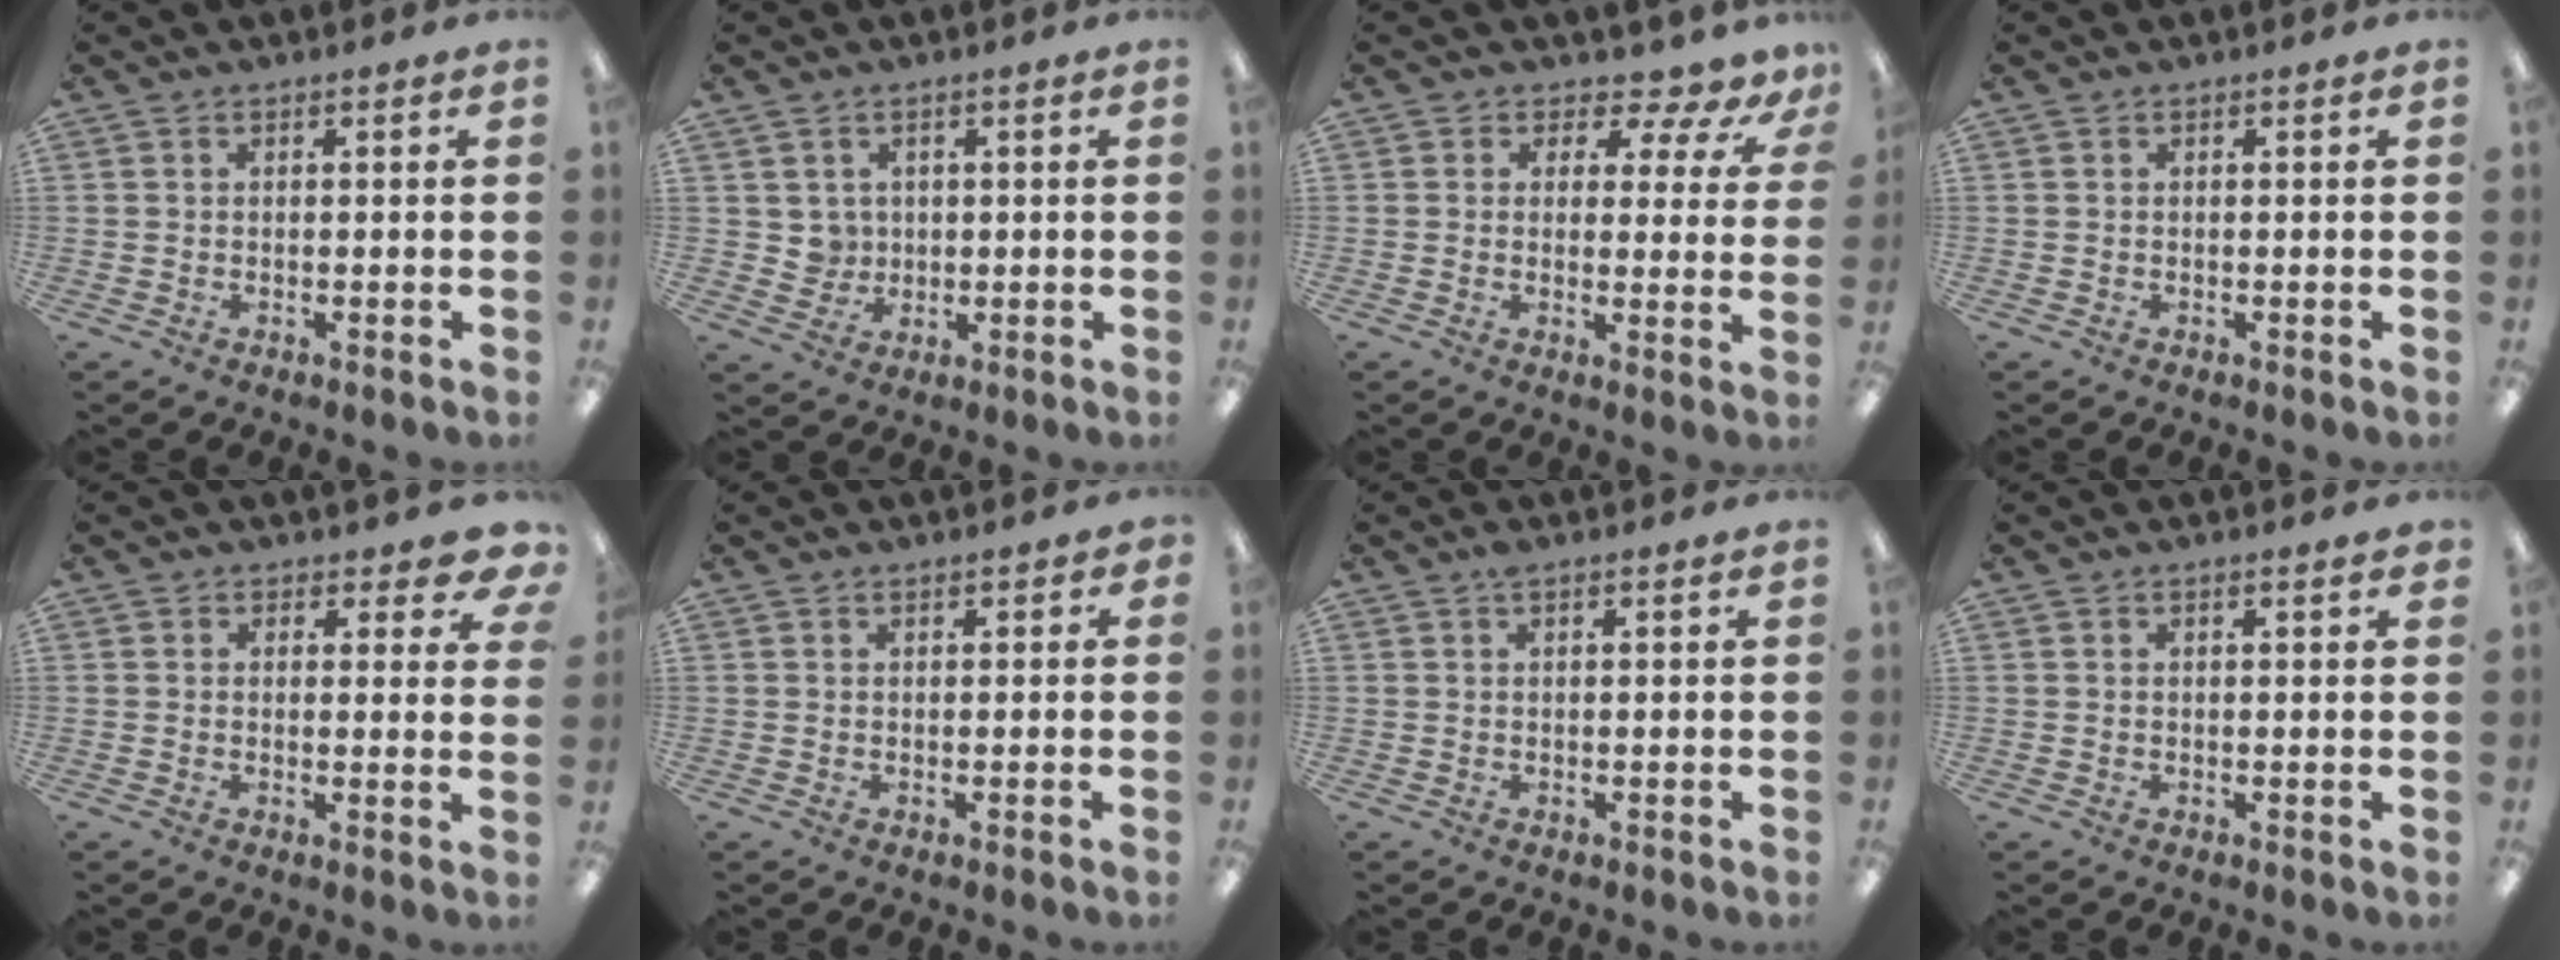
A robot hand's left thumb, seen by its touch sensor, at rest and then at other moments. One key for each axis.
{"total": 3.6, "fx": 1.8, "fy": 3.2, "fz": -0.2, "tx": -0.001, "ty": -0.003, "tz": 0.032}
{"total": 5.7, "fx": 4.4, "fy": 2.5, "fz": 2.7, "tx": -0.029, "ty": -0.041, "tz": 0.073}
{"total": 0.0}
{"total": 5.1, "fx": 3.6, "fy": 2.5, "fz": 2.6, "tx": -0.017, "ty": -0.021, "tz": 0.060}
{"total": 1.1, "fx": 0.7, "fy": 0.6, "fz": 0.7, "tx": -0.006, "ty": -0.002, "tz": 0.011}
{"total": 1.4, "fx": 1.0, "fy": 0.2, "fz": 1.0, "tx": -0.022, "ty": 0.002, "tz": 0.016}
{"total": 1.6, "fx": 1.0, "fy": 0.3, "fz": 1.2, "tx": -0.024, "ty": 0.002, "tz": 0.016}